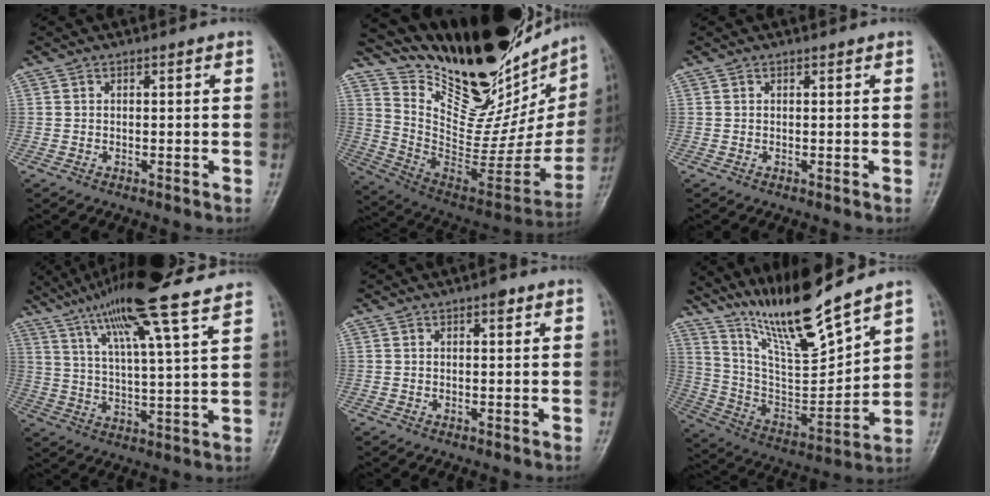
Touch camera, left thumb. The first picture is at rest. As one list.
[{"total": 35.9, "force": [26.7, 12.4, 20.5], "torque": [-0.294, -0.139, 0.410]}, {"total": 0.0}, {"total": 18.6, "force": [13.6, 1.3, 12.6], "torque": [-0.200, -0.028, 0.218]}, {"total": 1.5, "force": [0.8, 0.6, 1.1], "torque": [-0.011, 0.000, 0.008]}, {"total": 17.8, "force": [14.6, 2.0, 9.9], "torque": [-0.151, -0.082, 0.282]}]